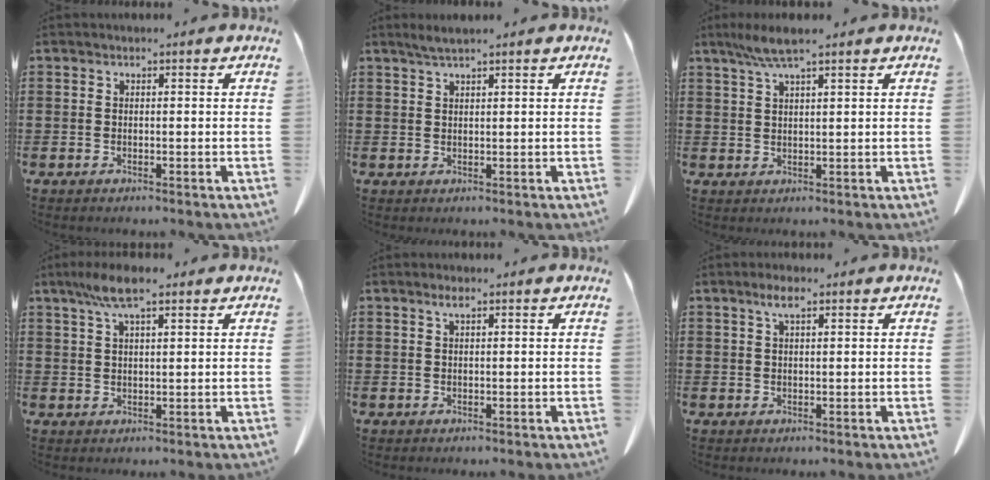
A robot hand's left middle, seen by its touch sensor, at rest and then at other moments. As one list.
[{"total": 1.9, "force": [1.5, 0.1, 1.2], "torque": [-0.025, 0.001, 0.027]}, {"total": 4.4, "force": [3.0, 0.3, 3.2], "torque": [-0.068, 0.003, 0.052]}, {"total": 6.1, "force": [3.8, 1.4, 4.6], "torque": [-0.098, 0.005, 0.066]}, {"total": 1.5, "force": [0.8, 0.3, 1.2], "torque": [-0.026, 0.003, 0.013]}, {"total": 2.8, "force": [1.5, 0.7, 2.3], "torque": [-0.048, 0.007, 0.024]}]